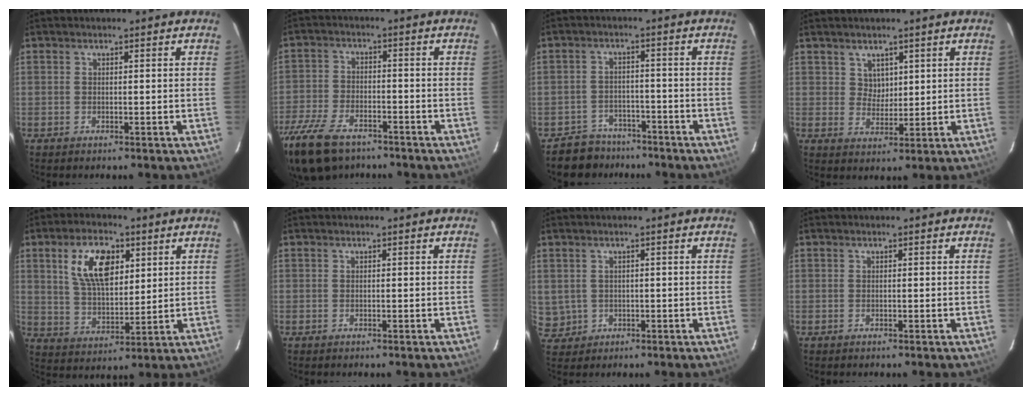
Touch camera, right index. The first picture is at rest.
{"total": 16.3, "force": [-11.4, 8.2, 8.3], "torque": [-0.215, -0.025, -0.211]}
{"total": 6.8, "force": [-5.4, 4.2, 0.1], "torque": [-0.017, 0.025, -0.082]}
{"total": 3.5, "force": [1.9, 2.9, 0.5], "torque": [-0.001, 0.005, 0.037]}
{"total": 12.1, "force": [4.8, 6.4, 9.1], "torque": [-0.163, 0.016, 0.094]}
{"total": 0.0}
{"total": 4.2, "force": [0.2, 4.1, 0.9], "torque": [-0.020, 0.005, 0.017]}
{"total": 0.0}